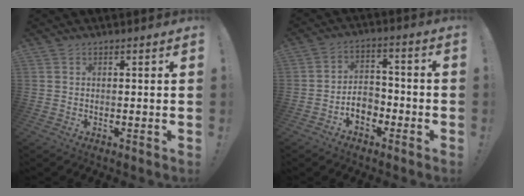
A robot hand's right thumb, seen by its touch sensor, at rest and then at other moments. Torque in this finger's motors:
{"motor_torque": [1.03, 0.85, 0.17, -0.59, 0.27]}